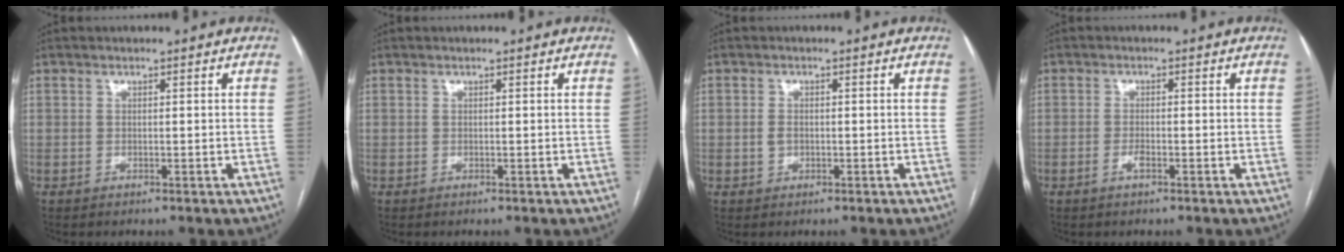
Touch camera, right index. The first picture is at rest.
{"total": 0.0}
{"total": 1.4, "force": [-0.3, 1.1, 0.9], "torque": [-0.018, 0.002, -0.003]}
{"total": 1.6, "force": [-0.9, 0.3, 1.3], "torque": [-0.027, 0.000, -0.017]}